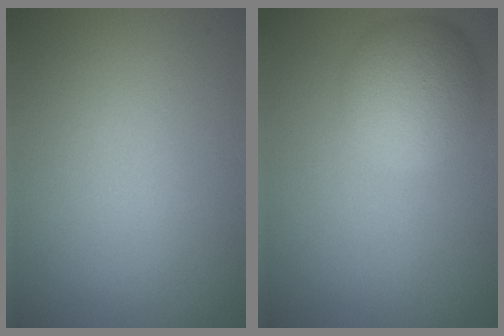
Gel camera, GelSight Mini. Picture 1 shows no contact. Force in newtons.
{"total": 5.0, "press": 5.0, "slide": 0.3}